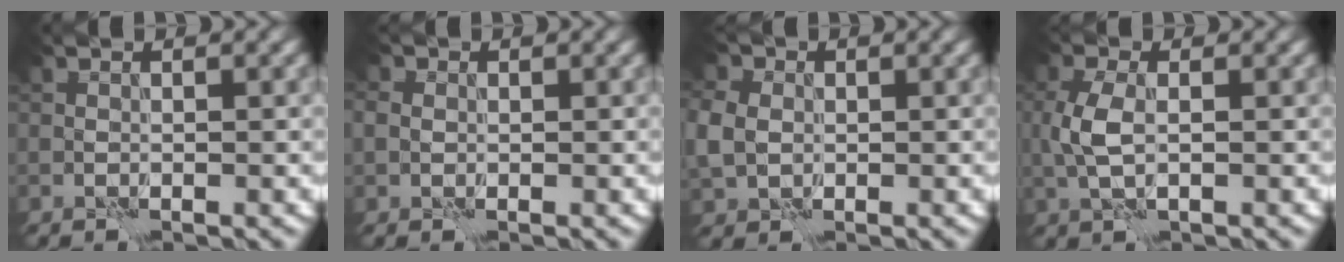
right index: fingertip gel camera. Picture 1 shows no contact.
{"total": 1.2, "force": [0.0, 1.2, 0.3], "torque": [-0.004, 0.001, -0.003]}
{"total": 4.5, "force": [0.1, 3.8, 2.4], "torque": [-0.071, 0.006, -0.002]}
{"total": 2.7, "force": [0.2, 1.3, 2.4], "torque": [-0.060, 0.000, 0.005]}